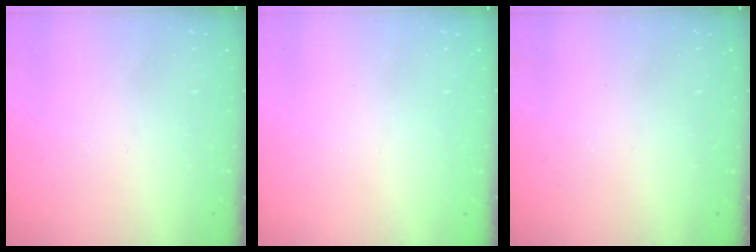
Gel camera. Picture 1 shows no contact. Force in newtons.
{"total": 0.0}
{"total": 0.0}